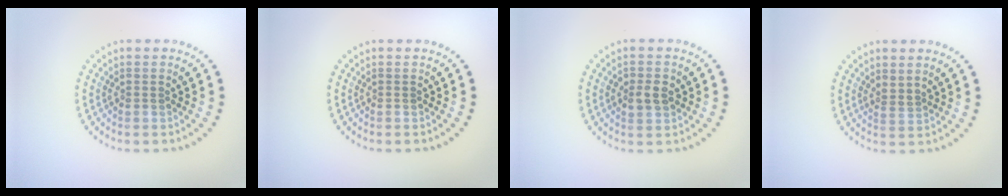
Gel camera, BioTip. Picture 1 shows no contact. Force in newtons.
{"total": 0.0}
{"total": 1.9, "press": 1.9, "slide": 0.4}
{"total": 0.7, "press": 0.3, "slide": 0.6}